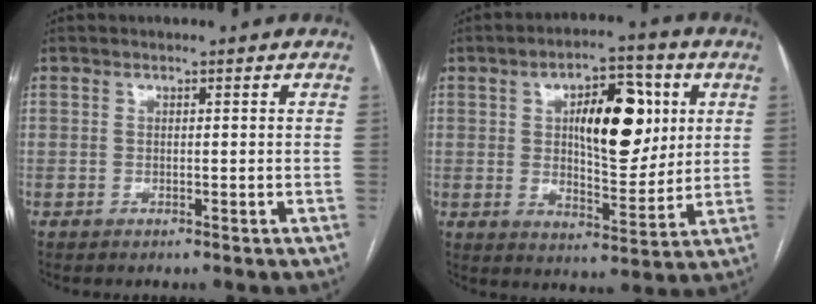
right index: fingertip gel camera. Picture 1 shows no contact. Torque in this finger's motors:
{"motor_torque": [0.47, 0.12, 0.35, 0.13]}